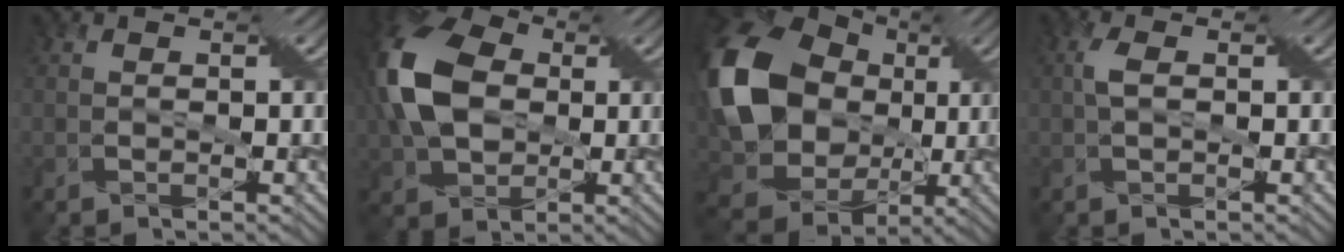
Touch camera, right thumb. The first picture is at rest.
{"total": 14.2, "force": [1.0, 10.0, 10.1], "torque": [-0.266, 0.015, 0.007]}
{"total": 18.2, "force": [2.0, 14.7, 10.6], "torque": [-0.266, -0.020, 0.056]}
{"total": 2.7, "force": [0.2, 1.1, 2.4], "torque": [-0.054, 0.005, 0.000]}